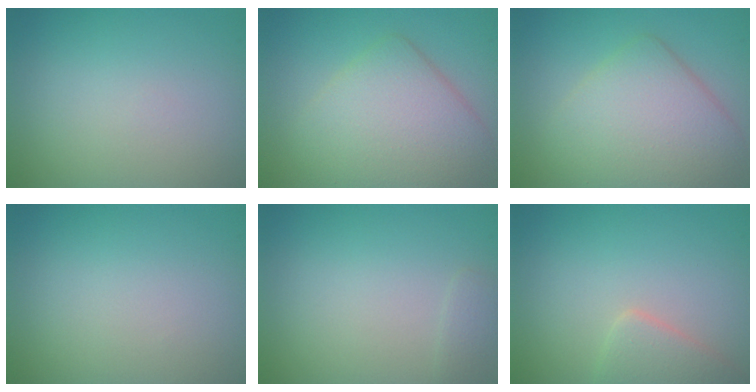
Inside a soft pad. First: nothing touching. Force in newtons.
{"total": 6.2, "press": 6.1, "slide": 0.5}
{"total": 6.2, "press": 6.1, "slide": 0.5}
{"total": 0.0}
{"total": 0.9, "press": 0.9, "slide": 0.0}
{"total": 2.7, "press": 2.7, "slide": 0.1}